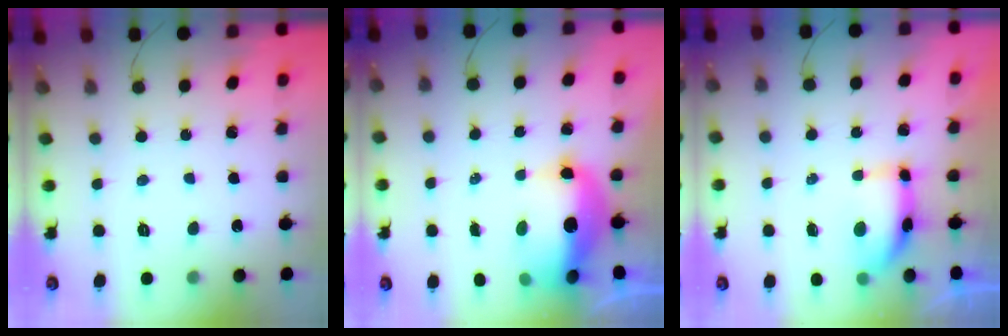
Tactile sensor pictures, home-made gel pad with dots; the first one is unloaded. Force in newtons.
{"total": 13.1, "press": 12.9, "slide": 2.7}
{"total": 6.7, "press": 6.7, "slide": 0.5}